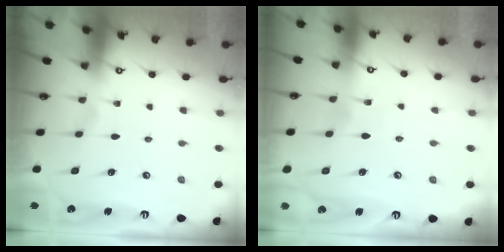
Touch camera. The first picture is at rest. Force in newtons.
{"total": 4.9, "press": 4.9, "slide": 0.6}